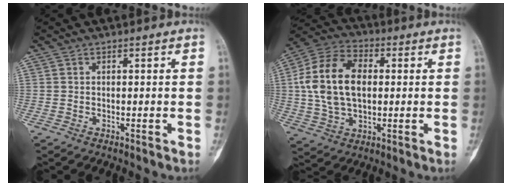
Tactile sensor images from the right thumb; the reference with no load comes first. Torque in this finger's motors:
{"motor_torque": [0.33, 0.38, 1.48, 0.01, 0.18]}